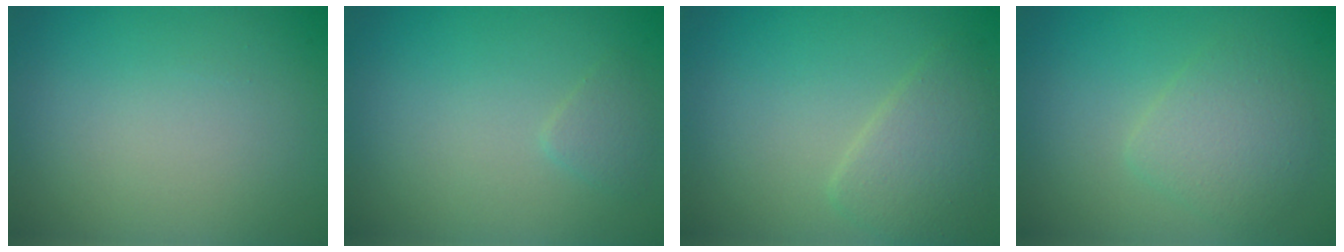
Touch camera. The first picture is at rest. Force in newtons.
{"total": 1.1, "press": 1.1, "slide": 0.0}
{"total": 3.1, "press": 3.1, "slide": 0.2}
{"total": 2.9, "press": 2.9, "slide": 0.0}